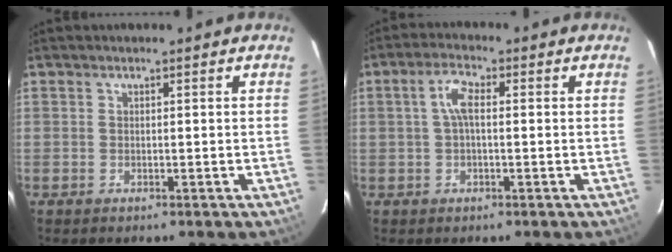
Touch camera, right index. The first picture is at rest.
{"total": 4.1, "force": [0.4, 1.6, 3.7], "torque": [-0.075, 0.010, 0.008]}